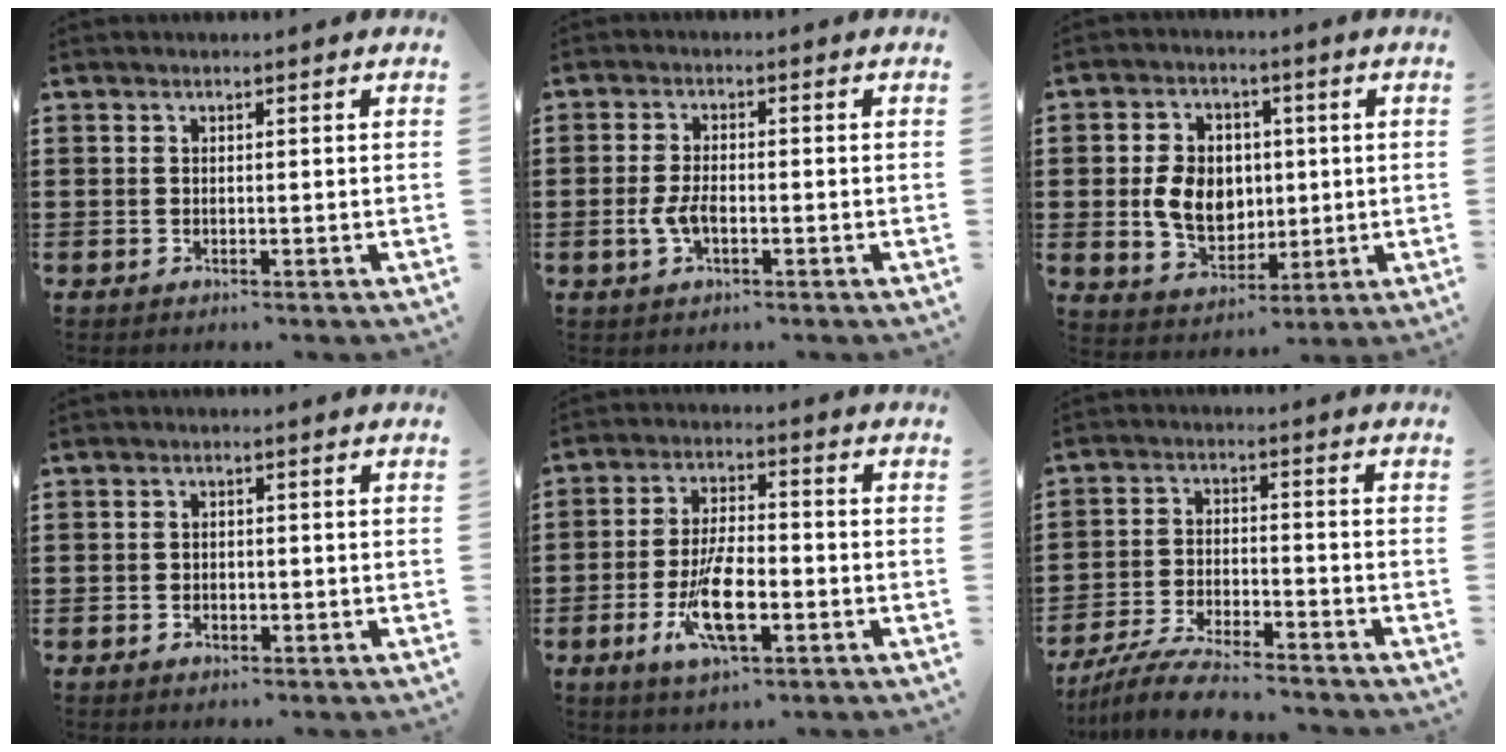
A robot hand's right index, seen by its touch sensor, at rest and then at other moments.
{"total": 3.4, "force": [-1.0, 1.5, 2.9], "torque": [-0.069, -0.004, -0.020]}
{"total": 8.3, "force": [-0.1, 6.2, 5.5], "torque": [-0.110, 0.007, -0.006]}
{"total": 0.8, "force": [-0.4, 0.6, 0.4], "torque": [-0.011, -0.003, -0.008]}
{"total": 9.7, "force": [-3.3, 3.4, 8.5], "torque": [-0.176, -0.013, -0.057]}
{"total": 6.1, "force": [-5.8, 0.3, 1.9], "torque": [-0.051, -0.006, -0.114]}